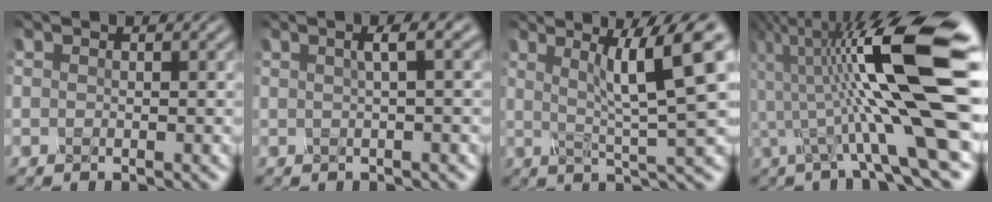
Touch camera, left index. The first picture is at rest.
{"total": 1.8, "force": [0.3, 0.0, 1.7], "torque": [-0.023, 0.008, 0.017]}
{"total": 7.7, "force": [2.1, 0.5, 7.3], "torque": [-0.110, 0.010, 0.054]}
{"total": 12.6, "force": [-0.6, 1.9, 12.5], "torque": [-0.219, 0.015, 0.001]}